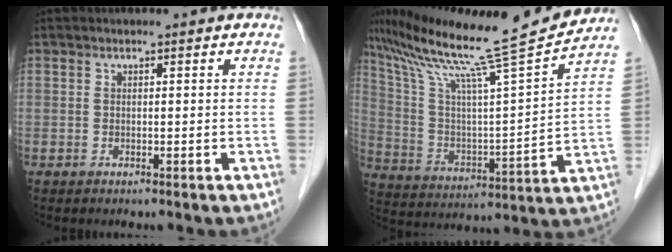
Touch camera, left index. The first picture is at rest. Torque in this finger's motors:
{"motor_torque": [0.67, -1.06, 0.15, 0.03]}